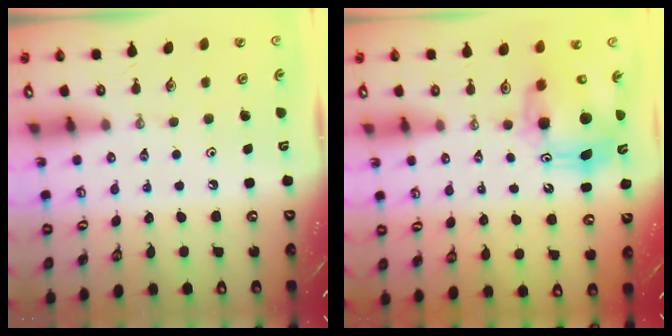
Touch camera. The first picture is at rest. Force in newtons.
{"total": 11.7, "press": 11.6, "slide": 1.3}